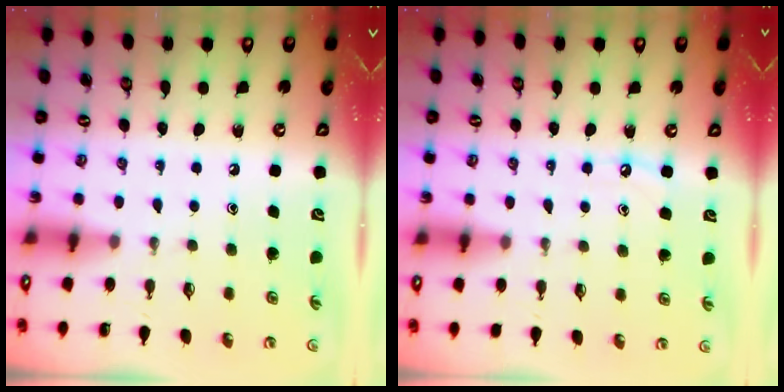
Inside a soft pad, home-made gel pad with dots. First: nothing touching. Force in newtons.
{"total": 4.9, "press": 4.9, "slide": 0.5}